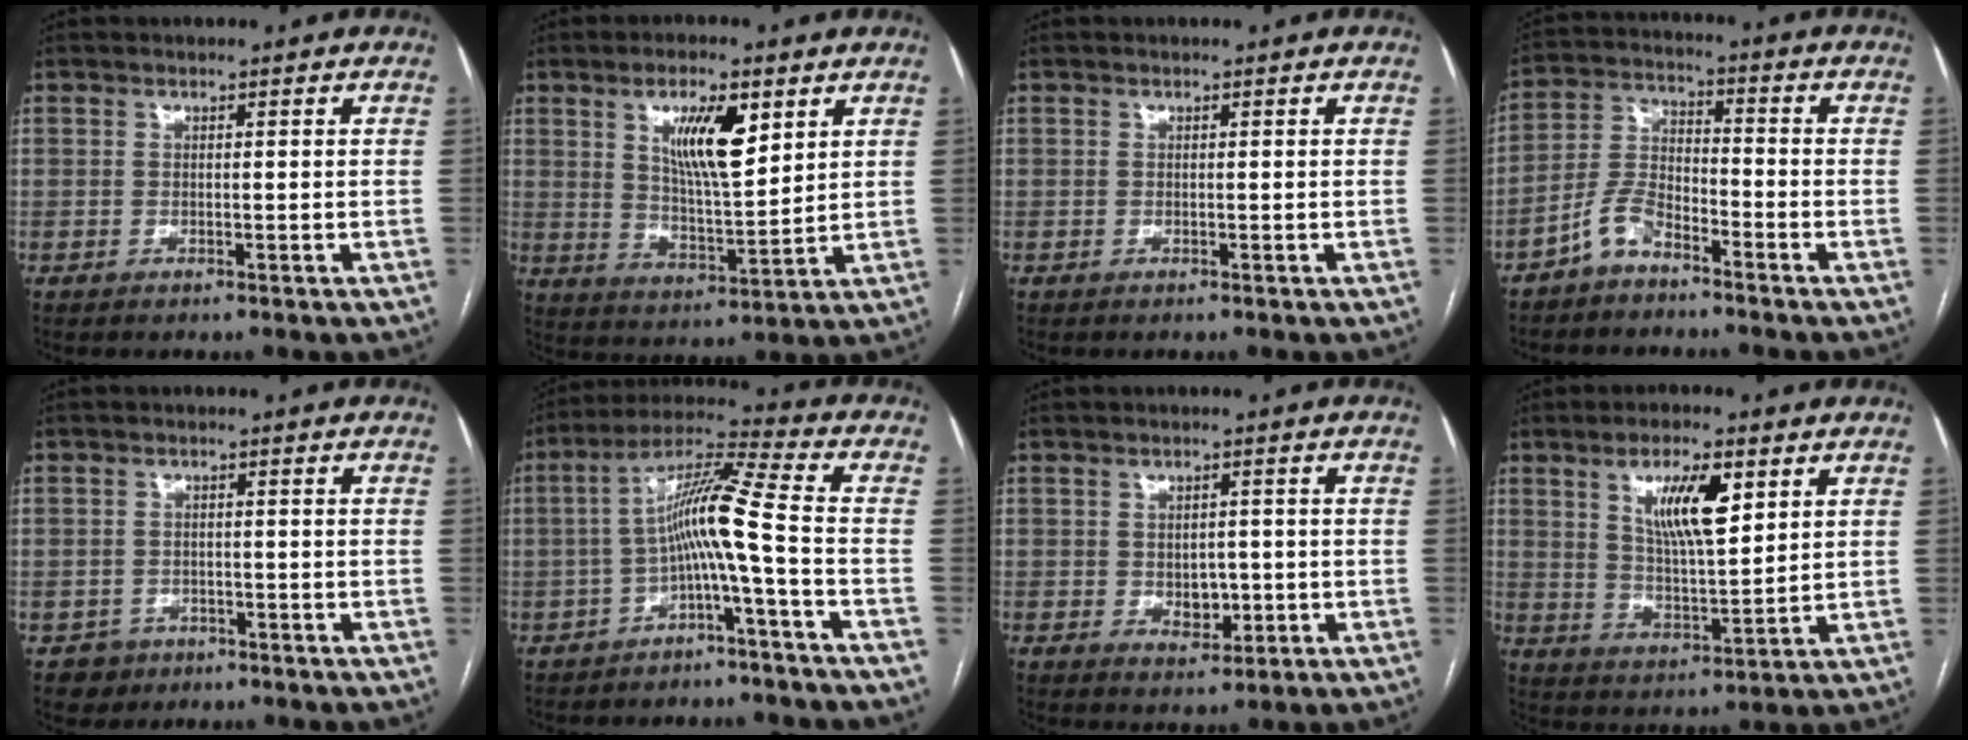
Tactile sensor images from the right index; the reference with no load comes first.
{"total": 10.1, "force": [4.4, 2.6, 8.7], "torque": [-0.156, -0.001, 0.082]}
{"total": 0.0}
{"total": 6.0, "force": [-4.5, 2.3, 3.2], "torque": [-0.076, 0.006, -0.094]}
{"total": 3.2, "force": [-1.7, 2.7, -0.3], "torque": [0.011, 0.013, -0.027]}
{"total": 9.2, "force": [-2.4, -1.1, 8.8], "torque": [-0.157, 0.030, -0.046]}
{"total": 3.8, "force": [-0.6, 2.6, 2.7], "torque": [-0.032, 0.002, 0.002]}
{"total": 9.8, "force": [4.2, 2.4, 8.5], "torque": [-0.153, 0.000, 0.079]}